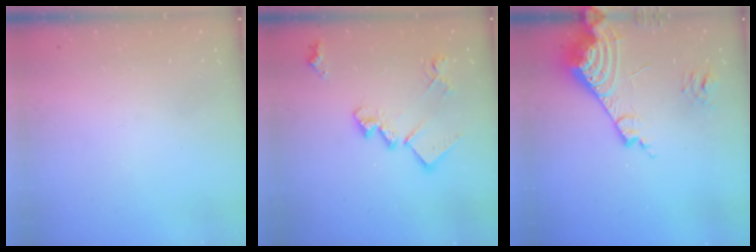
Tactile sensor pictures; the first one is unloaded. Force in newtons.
{"total": 17.1, "press": 17.1, "slide": 0.8}
{"total": 16.3, "press": 16.1, "slide": 2.2}